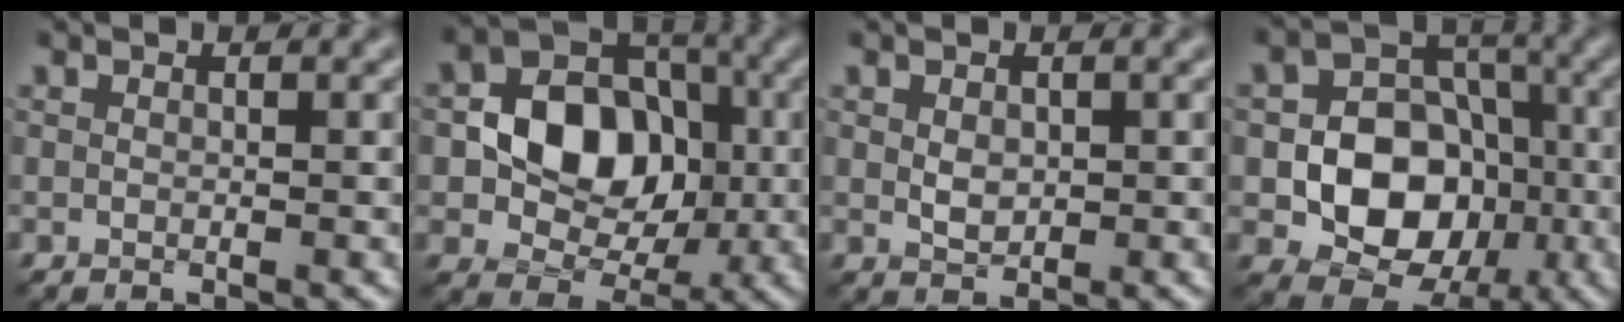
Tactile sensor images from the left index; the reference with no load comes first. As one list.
[{"total": 8.2, "force": [-0.4, 6.4, 5.2], "torque": [-0.080, 0.005, -0.020]}, {"total": 1.6, "force": [0.1, 1.1, 1.2], "torque": [-0.024, -0.002, 0.003]}, {"total": 9.3, "force": [-2.2, 7.1, 5.6], "torque": [-0.084, 0.001, -0.047]}]